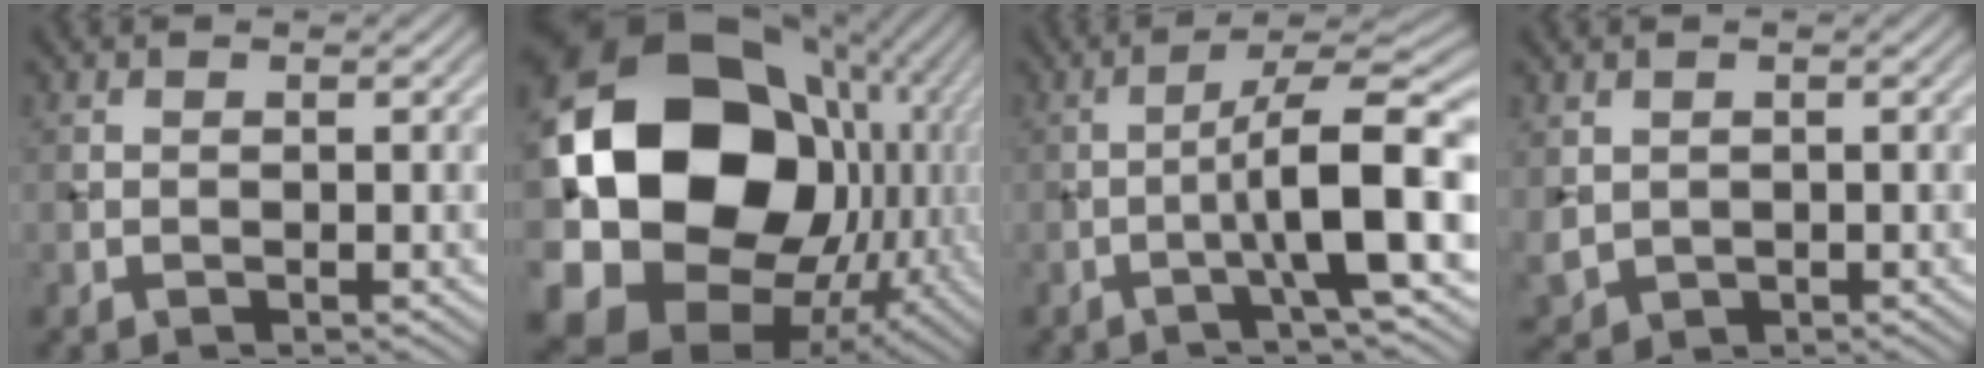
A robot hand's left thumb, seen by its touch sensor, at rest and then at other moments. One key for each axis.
{"total": 21.8, "fx": 0.5, "fy": 17.9, "fz": 12.4, "tx": -0.290, "ty": -0.045, "tz": 0.042}
{"total": 9.1, "fx": -2.2, "fy": 1.2, "fz": 8.7, "tx": -0.128, "ty": 0.026, "tz": -0.050}
{"total": 2.4, "fx": 0.6, "fy": 2.1, "fz": 1.0, "tx": -0.040, "ty": -0.009, "tz": 0.018}